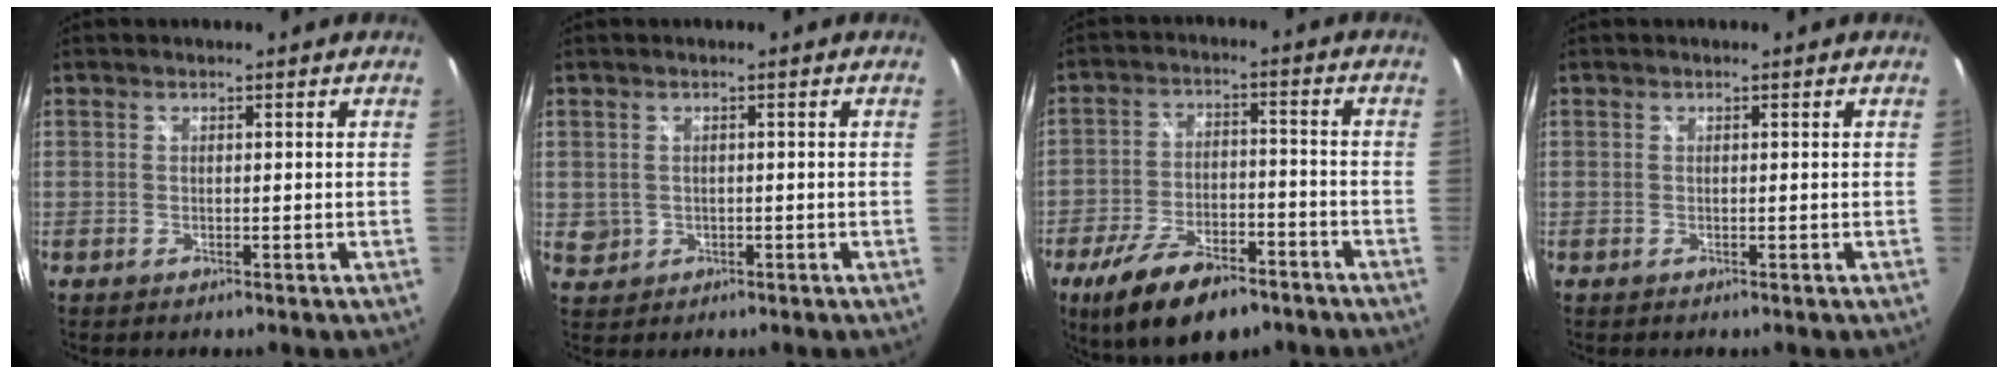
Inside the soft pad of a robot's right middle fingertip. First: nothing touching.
{"total": 2.7, "force": [0.0, 2.6, 0.7], "torque": [-0.013, 0.001, 0.006]}
{"total": 14.6, "force": [-10.0, 5.7, 9.0], "torque": [-0.185, -0.022, -0.164]}
{"total": 0.0}